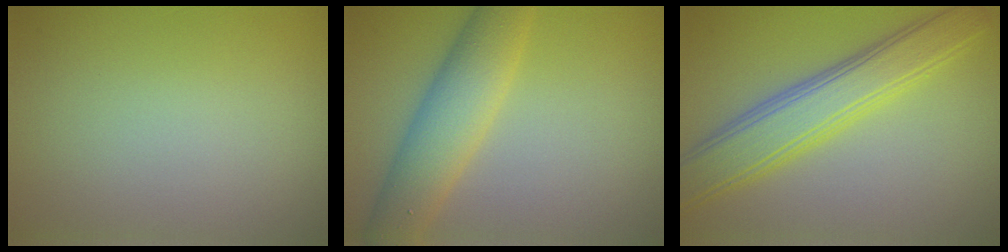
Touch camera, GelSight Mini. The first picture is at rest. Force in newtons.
{"total": 5.7, "press": 5.7, "slide": 0.0}
{"total": 6.3, "press": 6.3, "slide": 0.4}